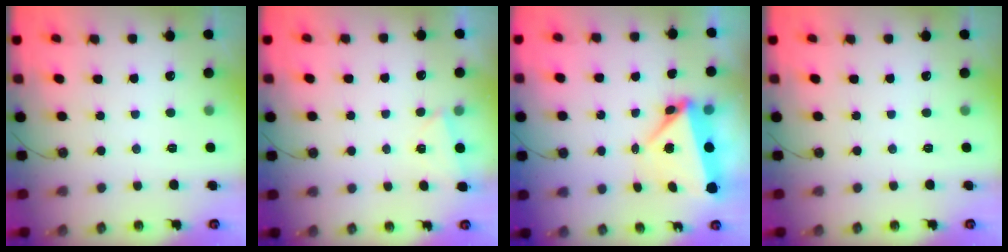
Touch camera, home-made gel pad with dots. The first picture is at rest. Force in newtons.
{"total": 2.6, "press": 1.5, "slide": 2.1}
{"total": 8.1, "press": 6.7, "slide": 4.5}
{"total": 0.0}